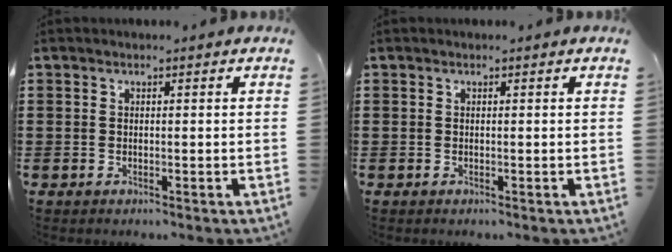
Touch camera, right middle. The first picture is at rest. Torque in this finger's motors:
{"motor_torque": [0.00, 0.00, 0.04, -0.01]}